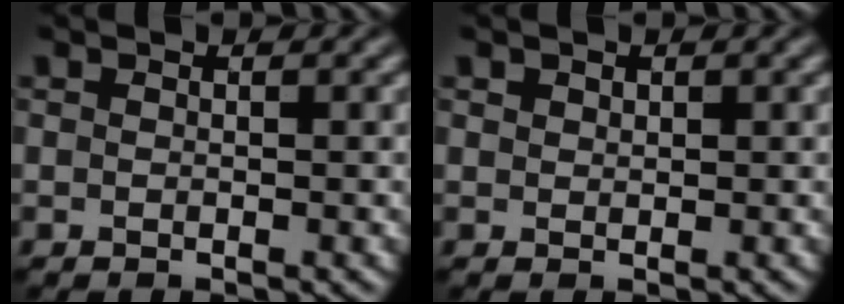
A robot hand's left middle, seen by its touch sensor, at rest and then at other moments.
{"total": 0.6, "force": [0.4, 0.4, 0.0], "torque": [-0.001, 0.001, 0.009]}